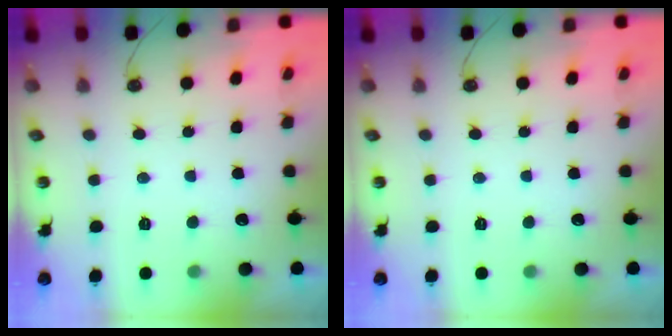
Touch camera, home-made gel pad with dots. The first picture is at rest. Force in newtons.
{"total": 0.0}